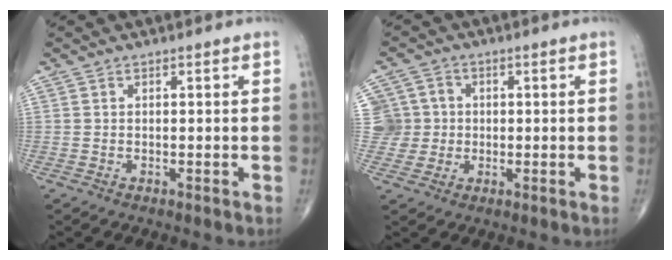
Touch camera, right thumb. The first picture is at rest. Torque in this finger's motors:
{"motor_torque": [-0.06, -0.05, 0.16, 0.11, 0.01]}